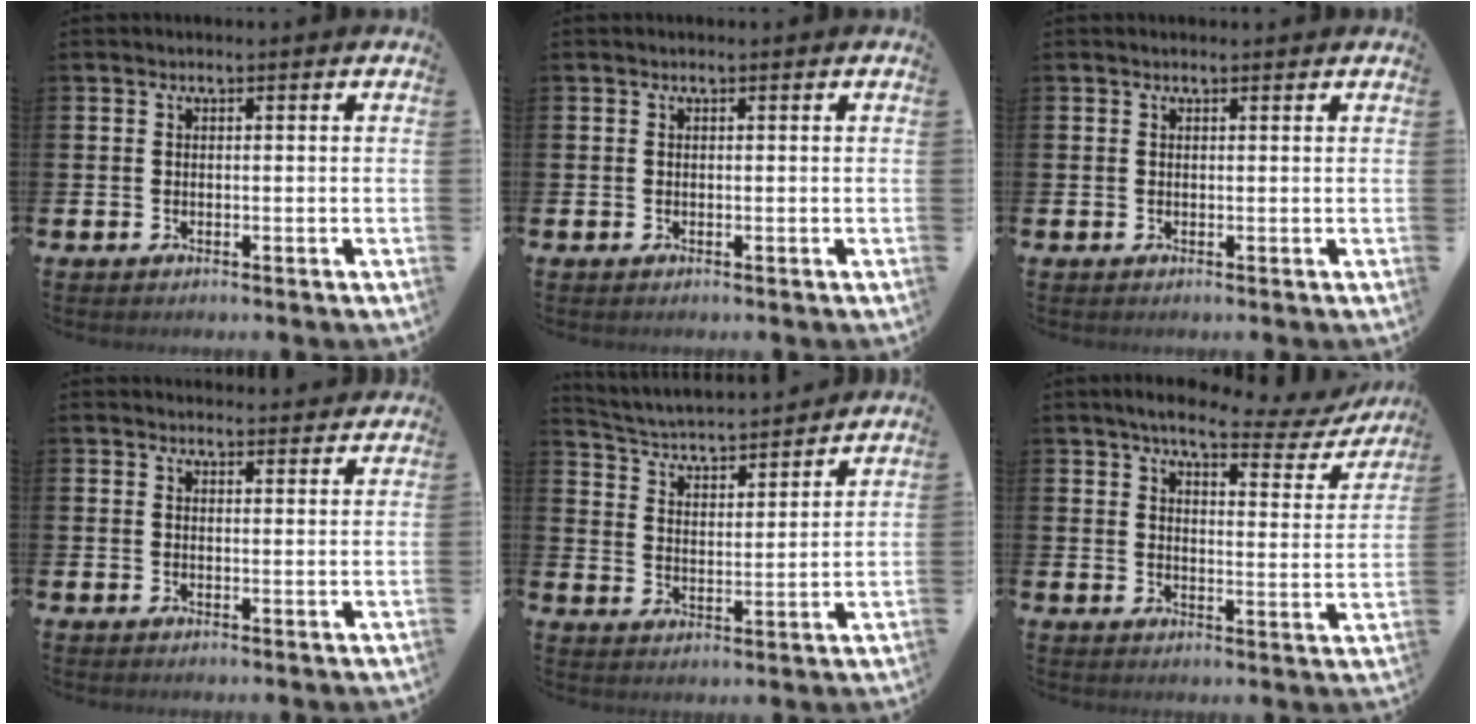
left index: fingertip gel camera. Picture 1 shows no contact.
{"total": 0.0}
{"total": 0.5, "force": [0.5, 0.1, 0.1], "torque": [0.009, -0.004, 0.007]}
{"total": 2.5, "force": [2.4, 0.5, -0.1], "torque": [0.009, -0.016, 0.042]}
{"total": 4.3, "force": [4.2, 0.4, 0.7], "torque": [-0.036, -0.043, 0.066]}
{"total": 5.8, "force": [4.8, 1.4, 2.9], "torque": [-0.054, -0.031, 0.074]}